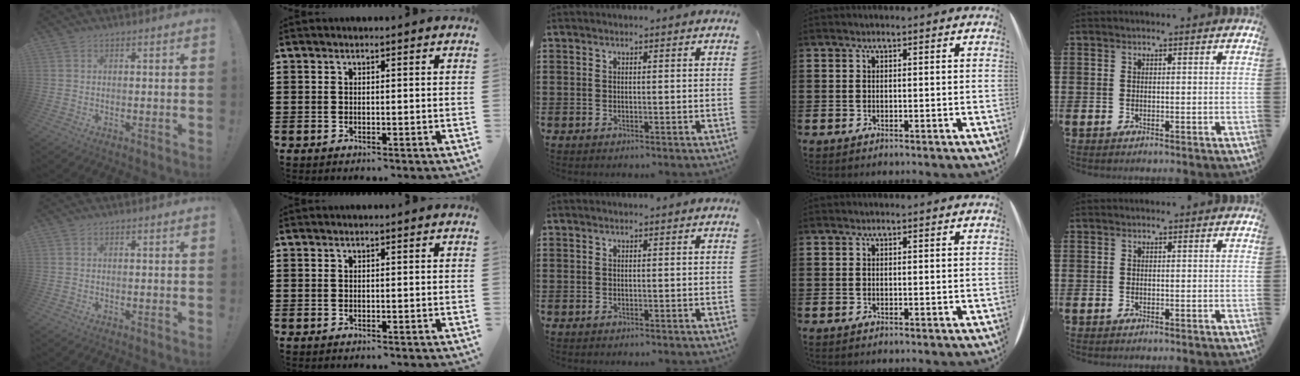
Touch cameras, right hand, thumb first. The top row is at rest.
{}